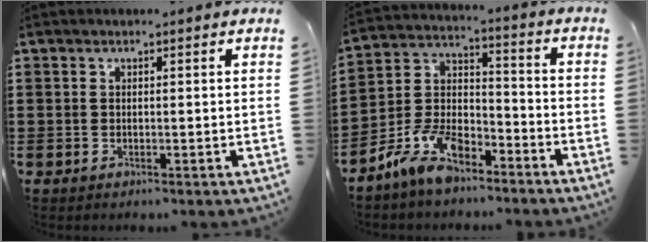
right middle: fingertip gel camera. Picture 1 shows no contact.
{"total": 10.0, "force": [-7.8, 4.2, 4.7], "torque": [-0.109, 0.022, -0.152]}